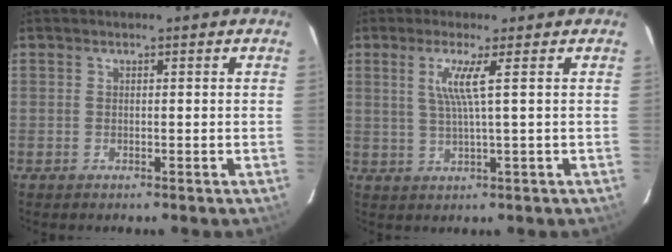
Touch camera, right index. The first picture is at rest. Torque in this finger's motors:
{"motor_torque": [-0.07, 0.03, 0.22, 0.07]}